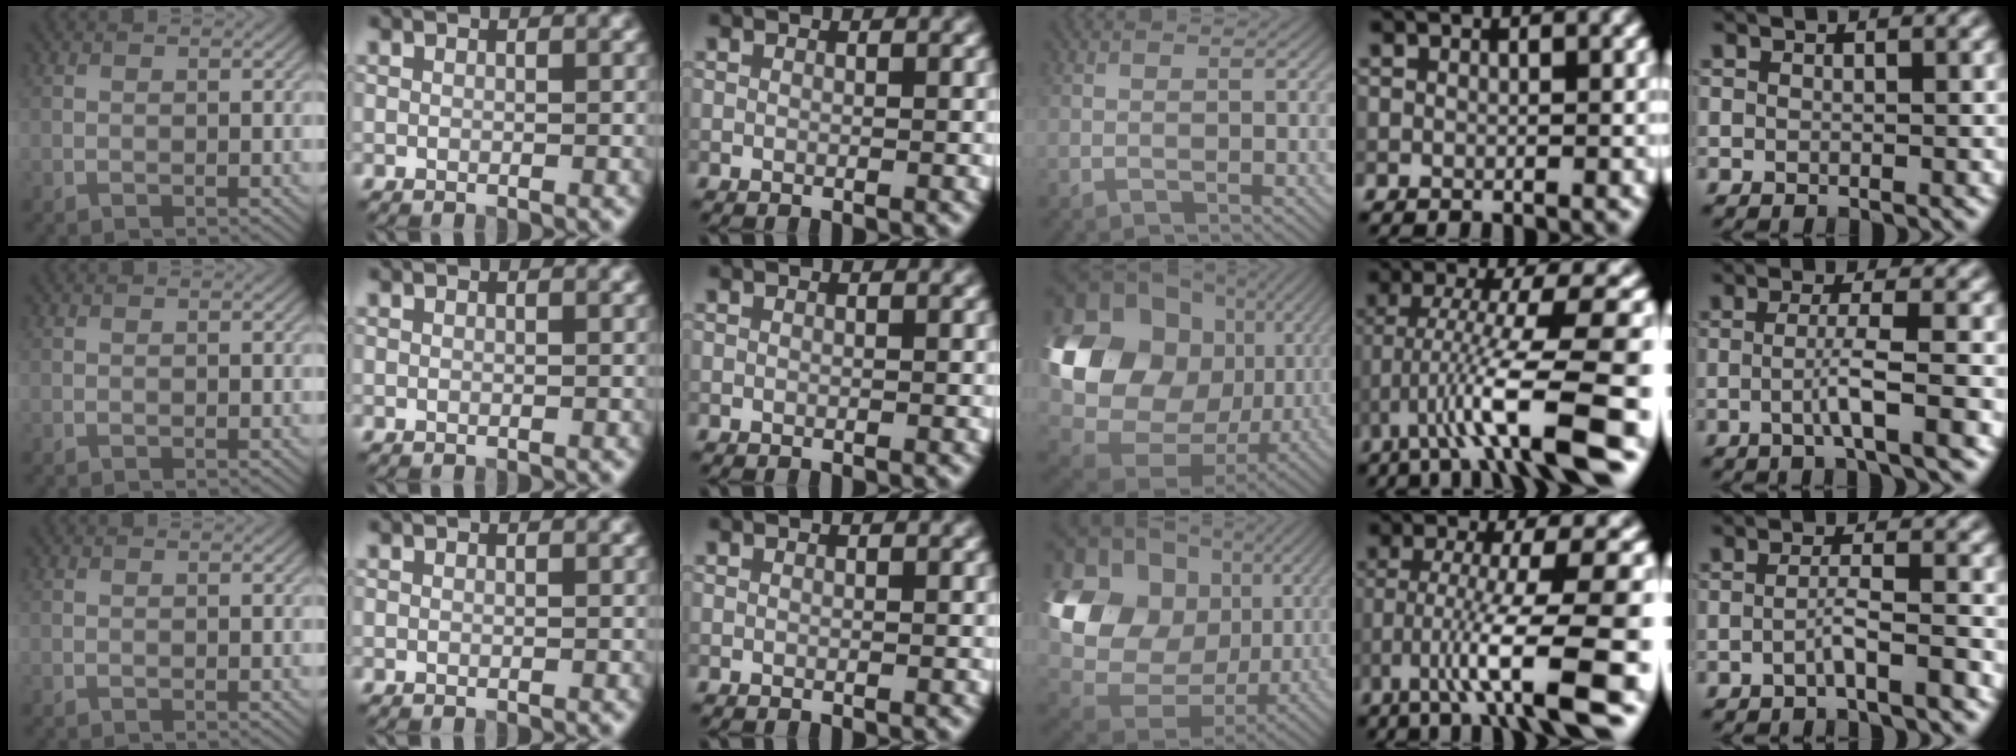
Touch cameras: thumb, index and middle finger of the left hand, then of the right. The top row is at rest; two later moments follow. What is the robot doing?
{"motion": "lift_and_place", "object": "calculator"}